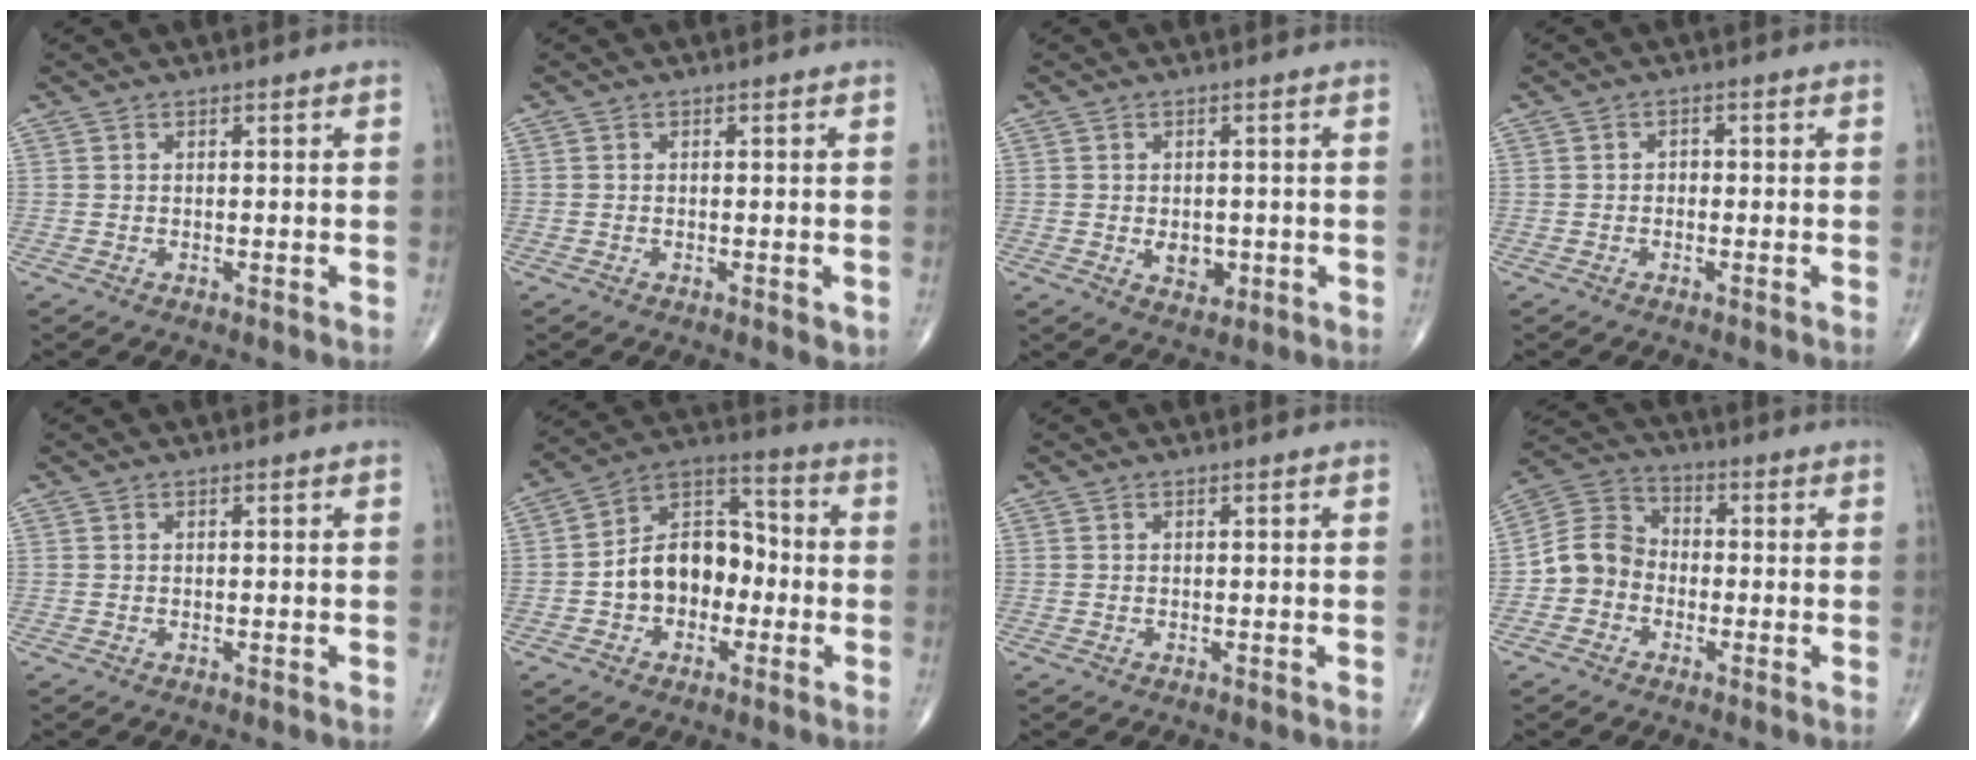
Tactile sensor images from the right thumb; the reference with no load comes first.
{"total": 1.5, "force": [-0.4, 0.7, 1.3], "torque": [-0.016, -0.003, -0.006]}
{"total": 4.1, "force": [-0.7, 2.9, 2.8], "torque": [-0.027, -0.001, -0.002]}
{"total": 1.3, "force": [-0.4, 1.1, 0.7], "torque": [0.003, 0.006, -0.012]}
{"total": 0.0}
{"total": 13.7, "force": [-2.1, 9.7, 9.4], "torque": [-0.118, 0.049, -0.046]}
{"total": 0.0}
{"total": 8.1, "force": [-2.2, 7.0, 3.4], "torque": [-0.045, 0.034, -0.055]}